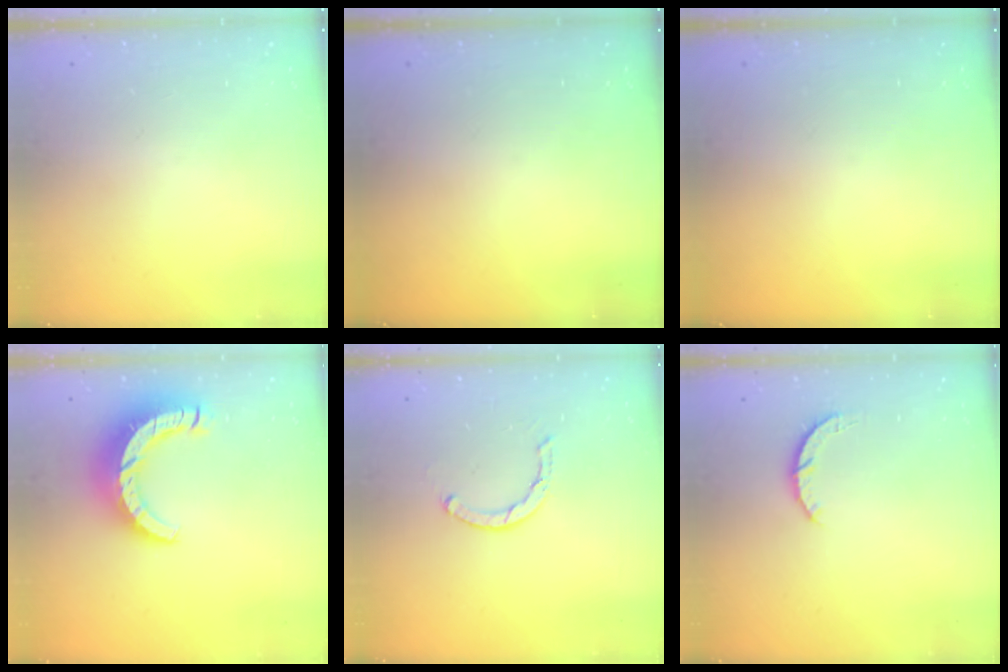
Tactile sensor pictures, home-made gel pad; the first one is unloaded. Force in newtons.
{"total": 0.0}
{"total": 0.0}
{"total": 12.2, "press": 12.1, "slide": 1.3}
{"total": 1.6, "press": 1.6, "slide": 0.1}
{"total": 3.0, "press": 3.0, "slide": 0.4}